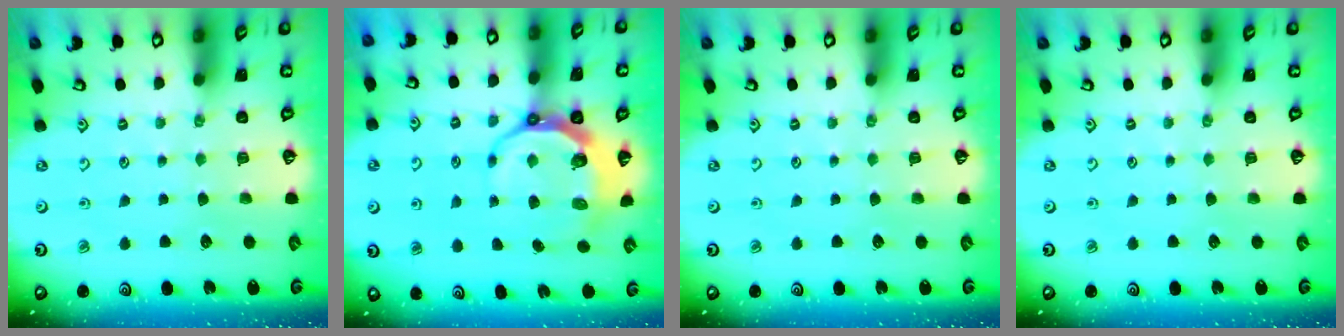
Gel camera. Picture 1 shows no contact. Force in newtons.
{"total": 9.1, "press": 8.1, "slide": 4.1}
{"total": 0.0}
{"total": 0.0}